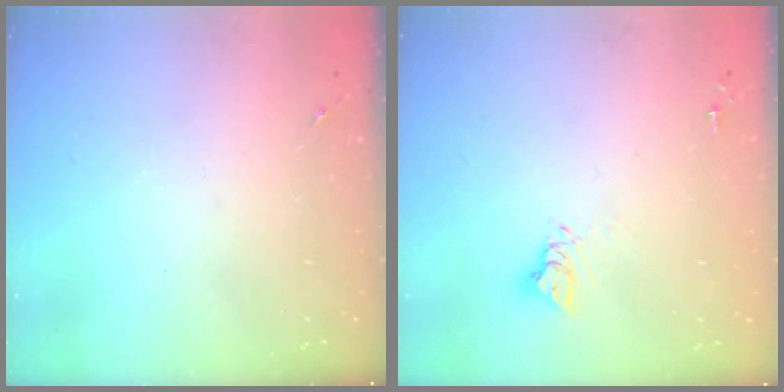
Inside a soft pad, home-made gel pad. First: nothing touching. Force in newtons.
{"total": 6.2, "press": 6.2, "slide": 0.3}